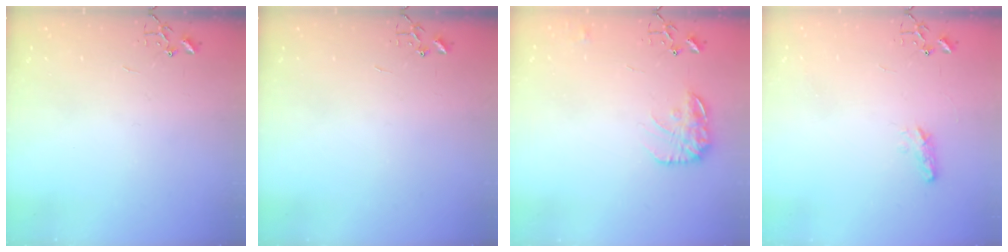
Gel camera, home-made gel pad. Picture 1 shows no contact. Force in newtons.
{"total": 0.0}
{"total": 12.1, "press": 12.1, "slide": 0.5}
{"total": 6.5, "press": 6.4, "slide": 0.7}